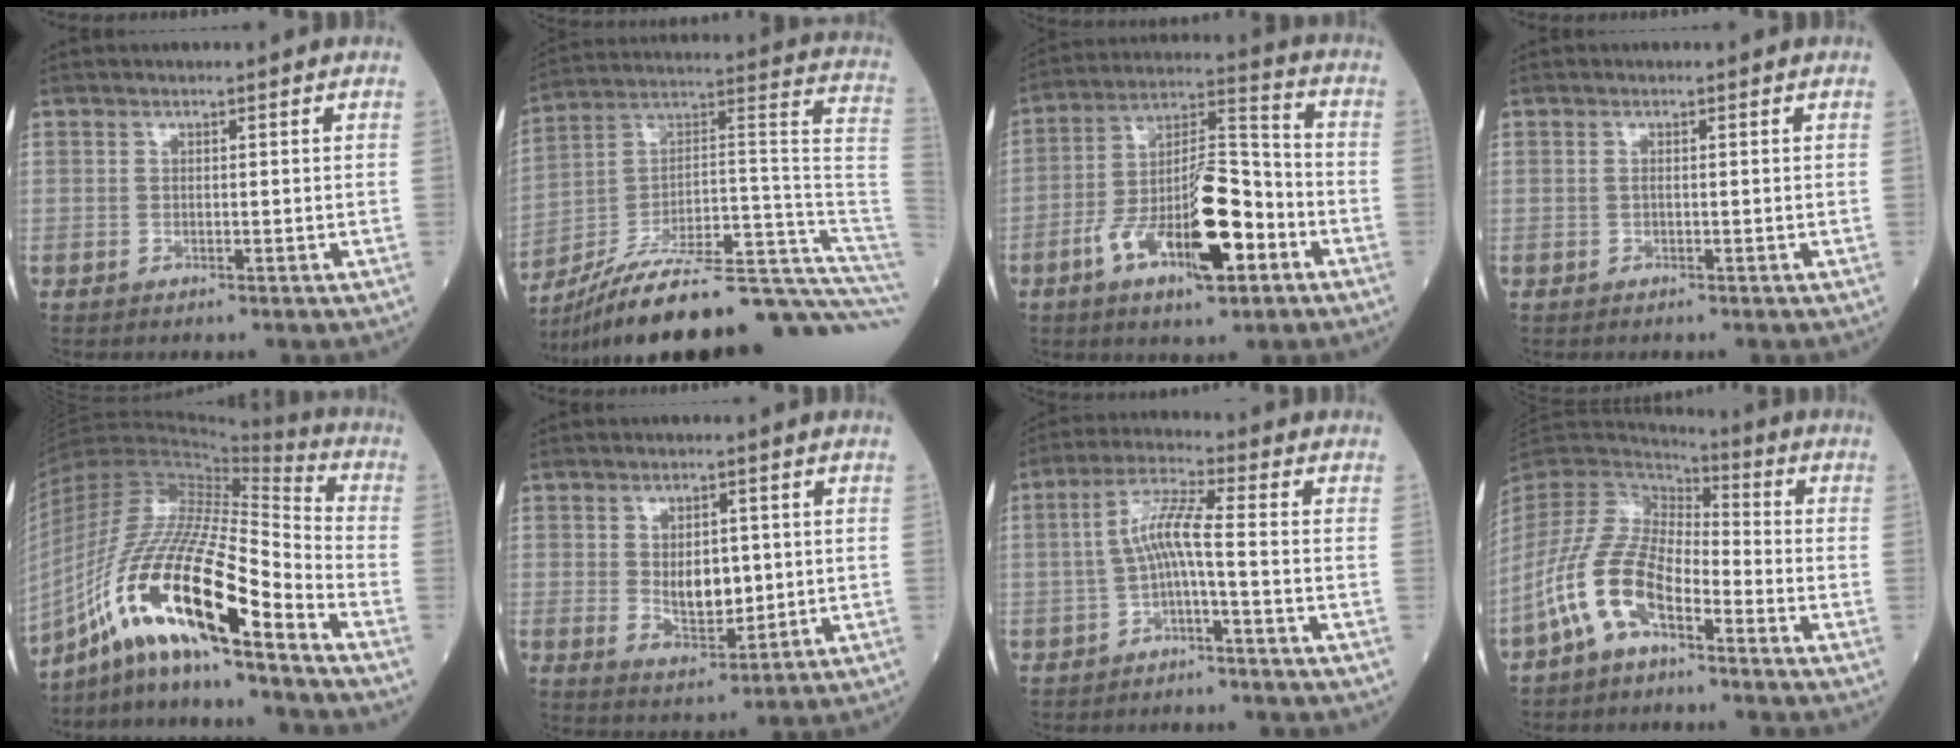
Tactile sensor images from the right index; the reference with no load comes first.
{"total": 32.1, "force": [-26.1, 1.8, 18.7], "torque": [-0.171, 0.018, -0.384]}
{"total": 16.2, "force": [-6.3, 4.6, 14.2], "torque": [-0.260, 0.008, -0.102]}
{"total": 0.5, "force": [0.1, 0.2, 0.5], "torque": [-0.015, -0.001, 0.000]}
{"total": 21.1, "force": [-12.8, 2.6, 16.6], "torque": [-0.358, -0.021, -0.236]}
{"total": 6.3, "force": [0.4, 3.3, 5.4], "torque": [-0.089, -0.006, 0.018]}
{"total": 5.7, "force": [-1.1, 0.2, 5.6], "torque": [-0.110, 0.022, -0.022]}
{"total": 11.4, "force": [-6.0, 4.7, 8.4], "torque": [-0.188, 0.010, -0.120]}